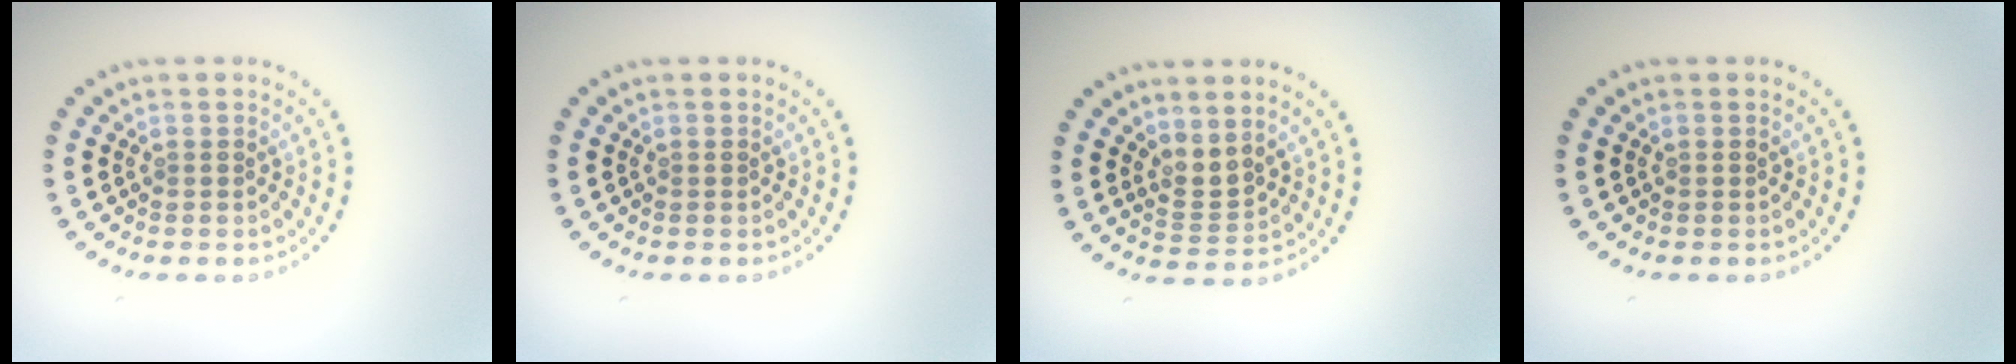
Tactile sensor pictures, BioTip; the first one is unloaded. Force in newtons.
{"total": 0.0}
{"total": 2.0, "press": 1.4, "slide": 1.4}
{"total": 0.0}